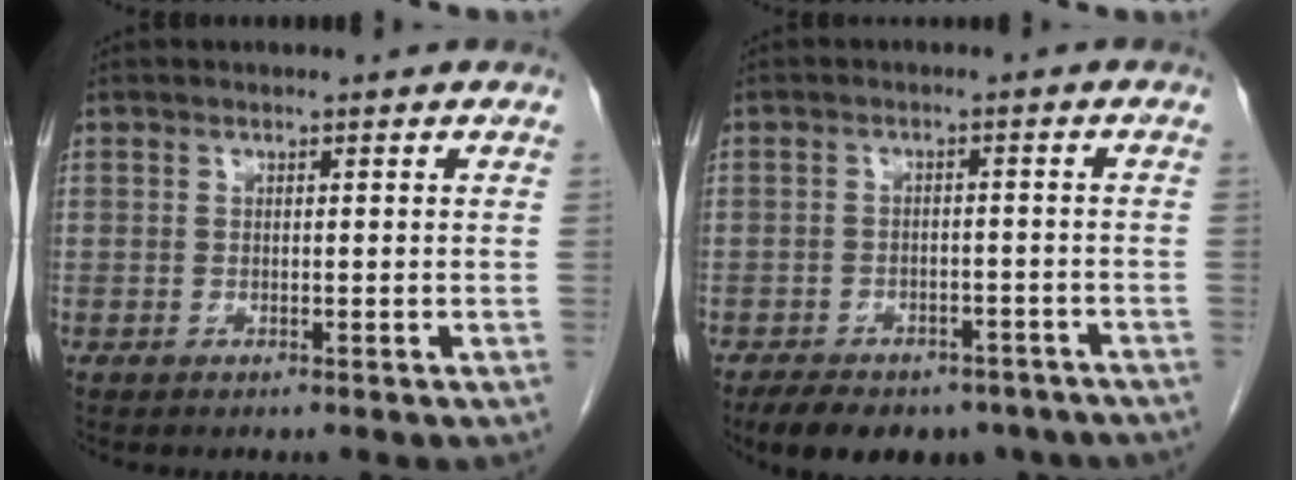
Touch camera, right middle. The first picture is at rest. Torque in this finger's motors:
{"motor_torque": [0.13, -0.12, 0.10, 0.06]}